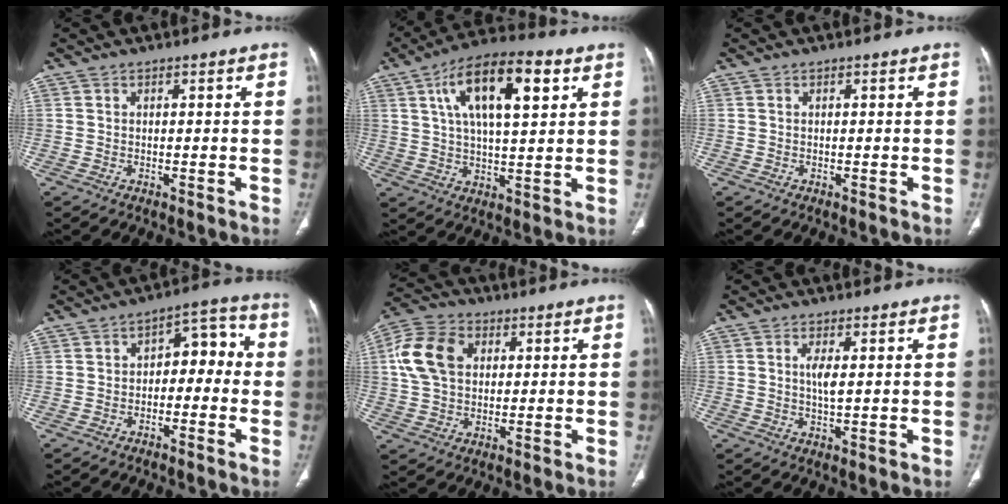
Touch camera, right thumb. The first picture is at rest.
{"total": 16.4, "force": [6.3, 6.3, 13.8], "torque": [-0.221, -0.001, 0.101]}
{"total": 0.0}
{"total": 7.6, "force": [-1.0, 4.8, 5.8], "torque": [-0.044, 0.045, -0.027]}
{"total": 11.8, "force": [2.7, 8.4, 7.8], "torque": [-0.147, 0.014, 0.046]}
{"total": 3.5, "force": [0.7, 0.9, 3.3], "torque": [-0.070, -0.009, 0.015]}